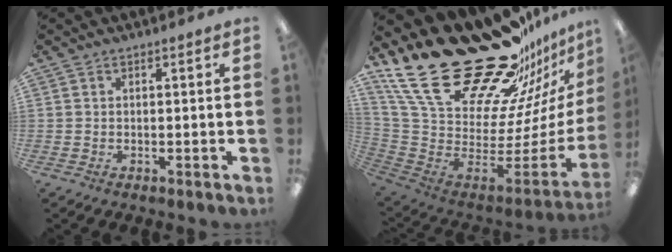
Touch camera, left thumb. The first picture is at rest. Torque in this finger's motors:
{"motor_torque": [3.69, 1.32, 1.41, -1.36, 0.38]}